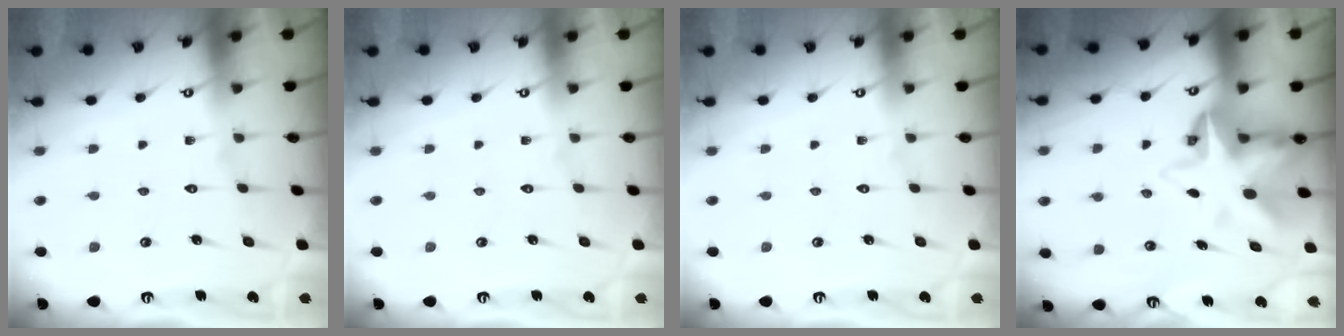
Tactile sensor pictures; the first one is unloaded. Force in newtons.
{"total": 0.0}
{"total": 0.0}
{"total": 9.5, "press": 9.3, "slide": 1.9}